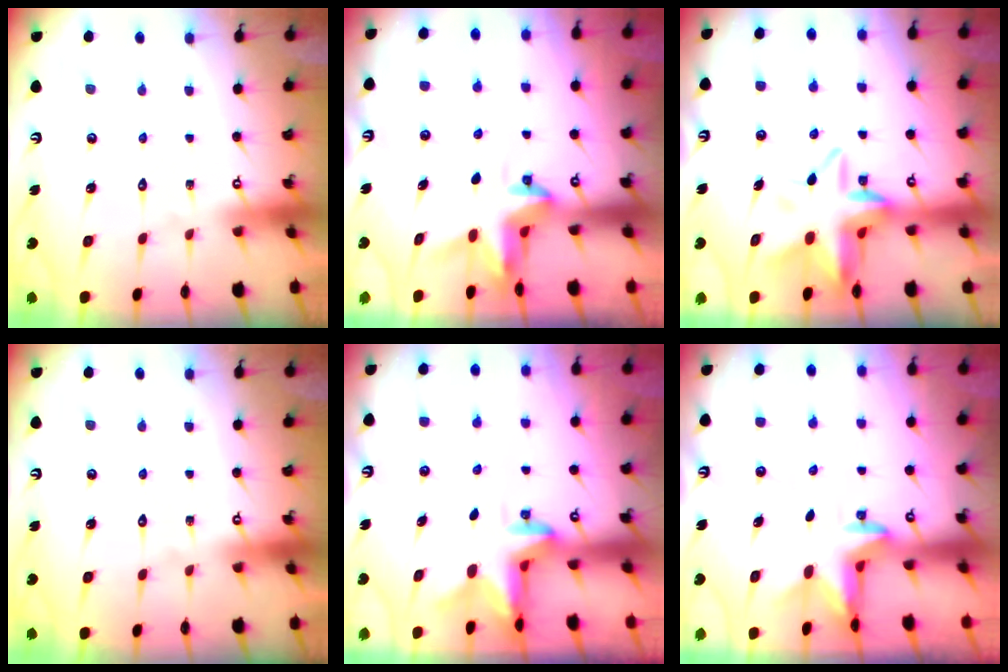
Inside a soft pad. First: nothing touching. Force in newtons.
{"total": 3.9, "press": 3.9, "slide": 0.3}
{"total": 10.1, "press": 9.8, "slide": 2.4}
{"total": 0.0}
{"total": 2.5, "press": 2.5, "slide": 0.5}
{"total": 3.2, "press": 3.1, "slide": 0.7}